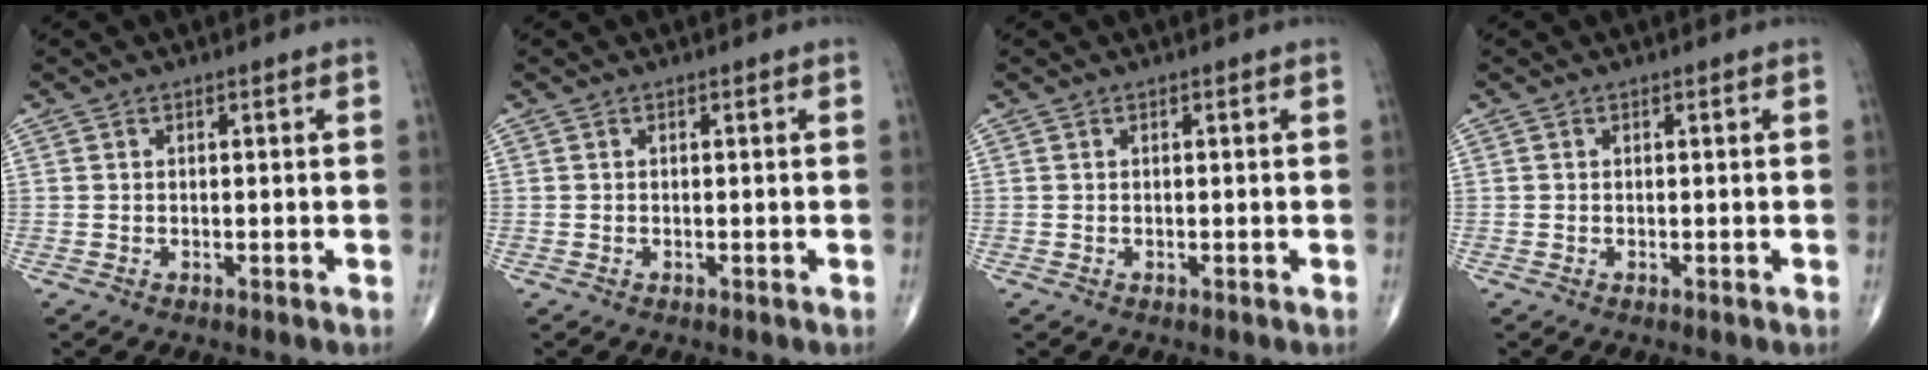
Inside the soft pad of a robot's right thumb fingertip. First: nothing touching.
{"total": 0.0}
{"total": 0.0}
{"total": 0.0}